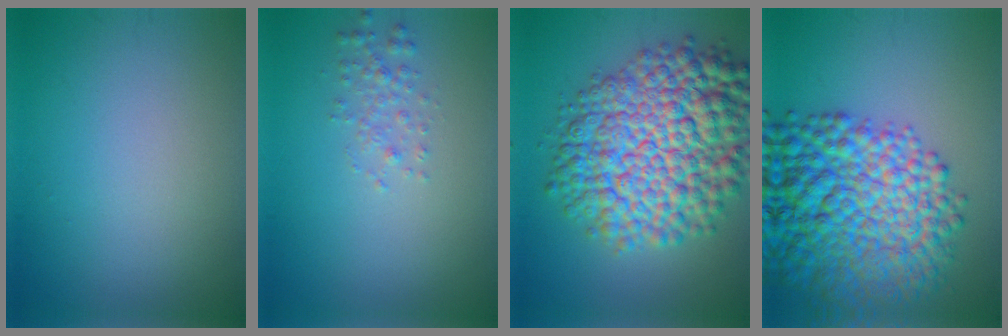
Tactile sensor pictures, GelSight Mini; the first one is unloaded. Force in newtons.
{"total": 1.4, "press": 1.4, "slide": 0.0}
{"total": 12.8, "press": 12.8, "slide": 0.3}
{"total": 12.8, "press": 12.8, "slide": 0.4}